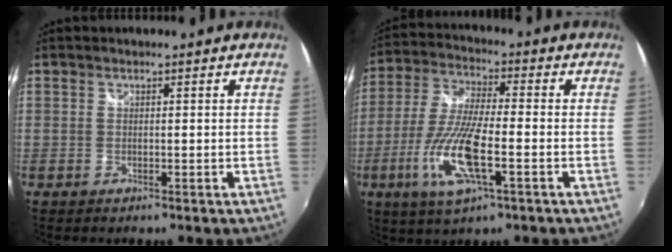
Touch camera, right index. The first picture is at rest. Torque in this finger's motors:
{"motor_torque": [1.24, -0.89, 0.37, 0.21]}